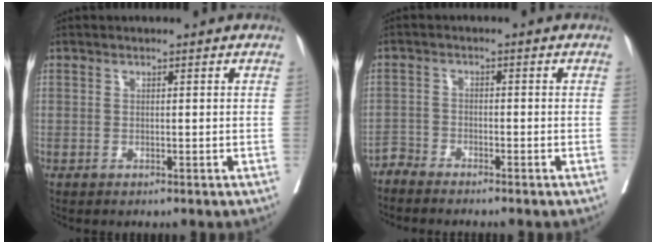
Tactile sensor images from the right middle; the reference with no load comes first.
{"total": 2.8, "force": [-2.8, -0.1, 0.1], "torque": [0.006, -0.007, -0.050]}